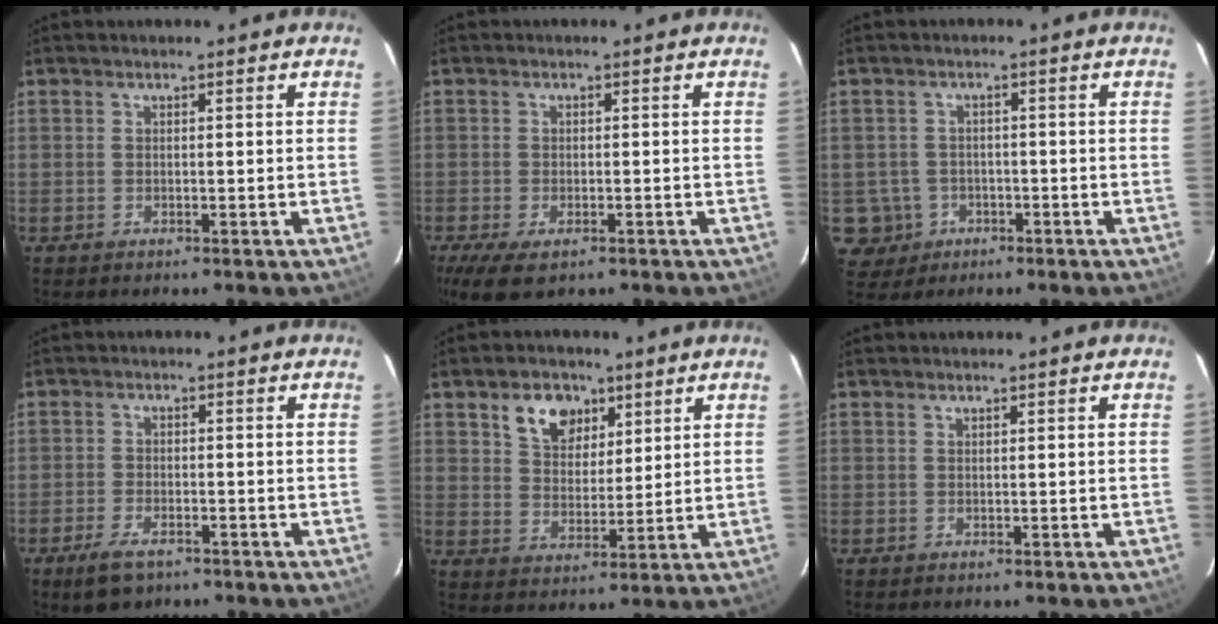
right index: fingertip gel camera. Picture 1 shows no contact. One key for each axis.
{"total": 7.0, "fx": -4.1, "fy": 3.3, "fz": 4.6, "tx": -0.105, "ty": -0.030, "tz": -0.070}
{"total": 5.7, "fx": -1.8, "fy": 5.4, "fz": 0.6, "tx": -0.022, "ty": 0.018, "tz": -0.020}
{"total": 4.5, "fx": -3.2, "fy": 2.1, "fz": 2.5, "tx": -0.060, "ty": -0.008, "tz": -0.054}
{"total": 8.4, "fx": 4.6, "fy": 5.8, "fz": 4.0, "tx": -0.070, "ty": 0.017, "tz": 0.084}
{"total": 0.0}